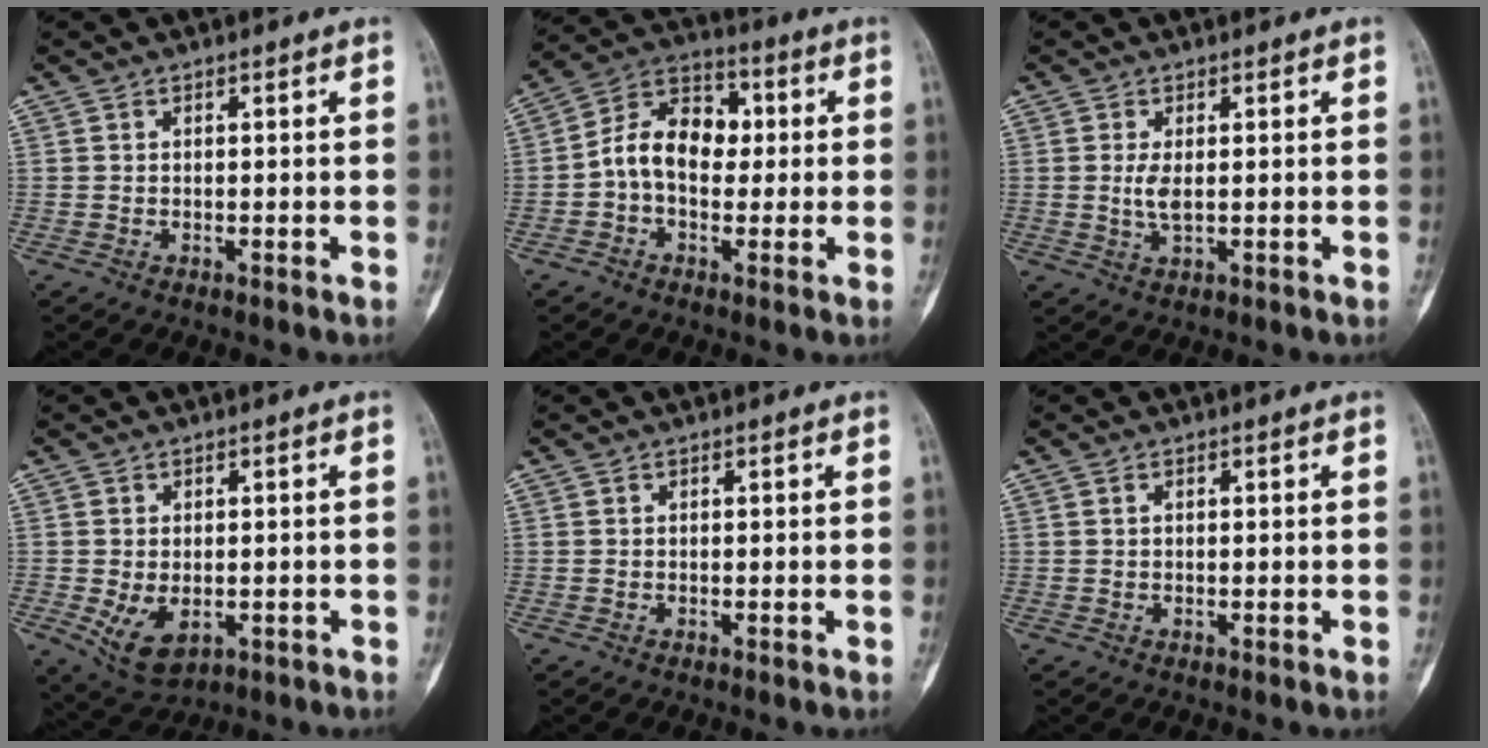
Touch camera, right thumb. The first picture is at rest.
{"total": 11.2, "force": [-0.1, 7.7, 8.1], "torque": [-0.114, 0.035, -0.012]}
{"total": 2.9, "force": [0.3, 1.1, 2.7], "torque": [-0.059, -0.007, 0.011]}
{"total": 6.8, "force": [-1.6, 4.2, 5.1], "torque": [-0.082, -0.007, -0.012]}
{"total": 0.0}
{"total": 0.6, "force": [0.3, 0.3, 0.4], "torque": [-0.009, 0.004, 0.005]}